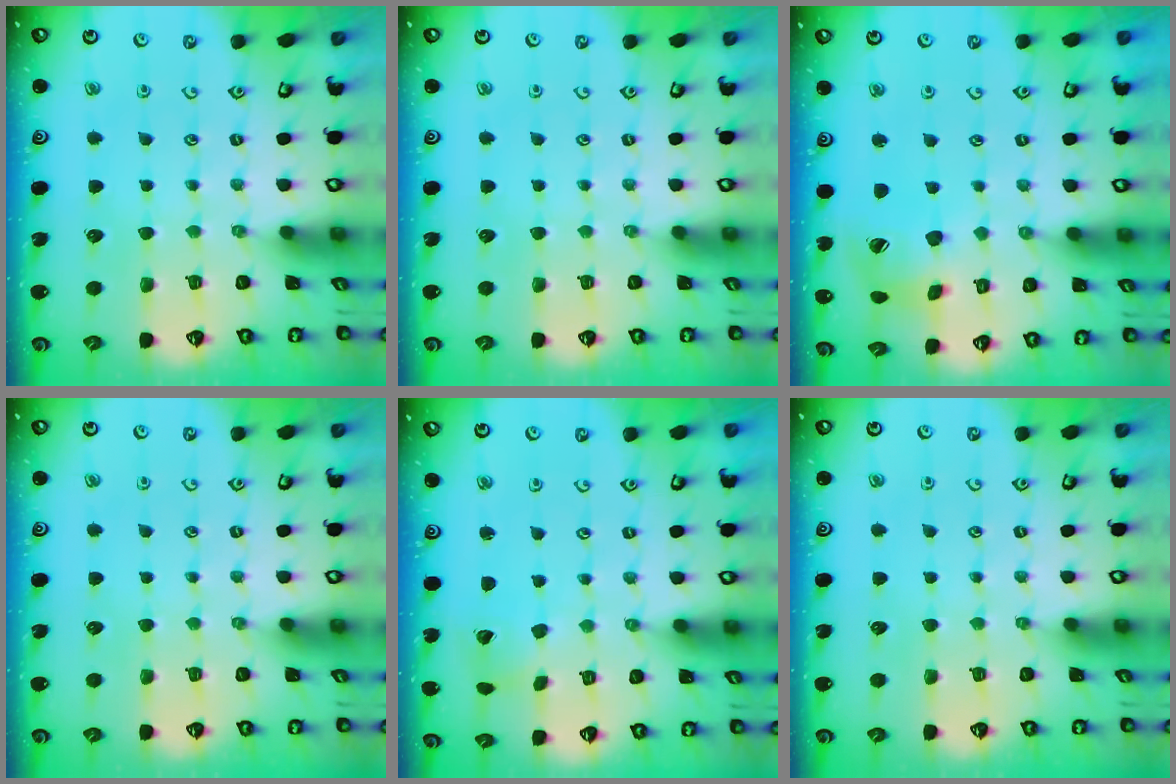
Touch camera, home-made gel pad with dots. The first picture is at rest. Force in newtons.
{"total": 0.0}
{"total": 11.8, "press": 11.7, "slide": 1.4}
{"total": 0.0}
{"total": 3.7, "press": 3.7, "slide": 0.5}
{"total": 0.0}